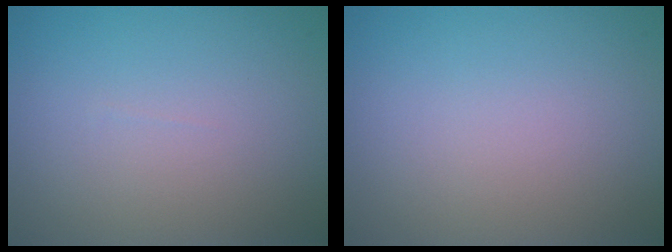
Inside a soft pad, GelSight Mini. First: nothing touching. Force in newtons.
{"total": 0.0}